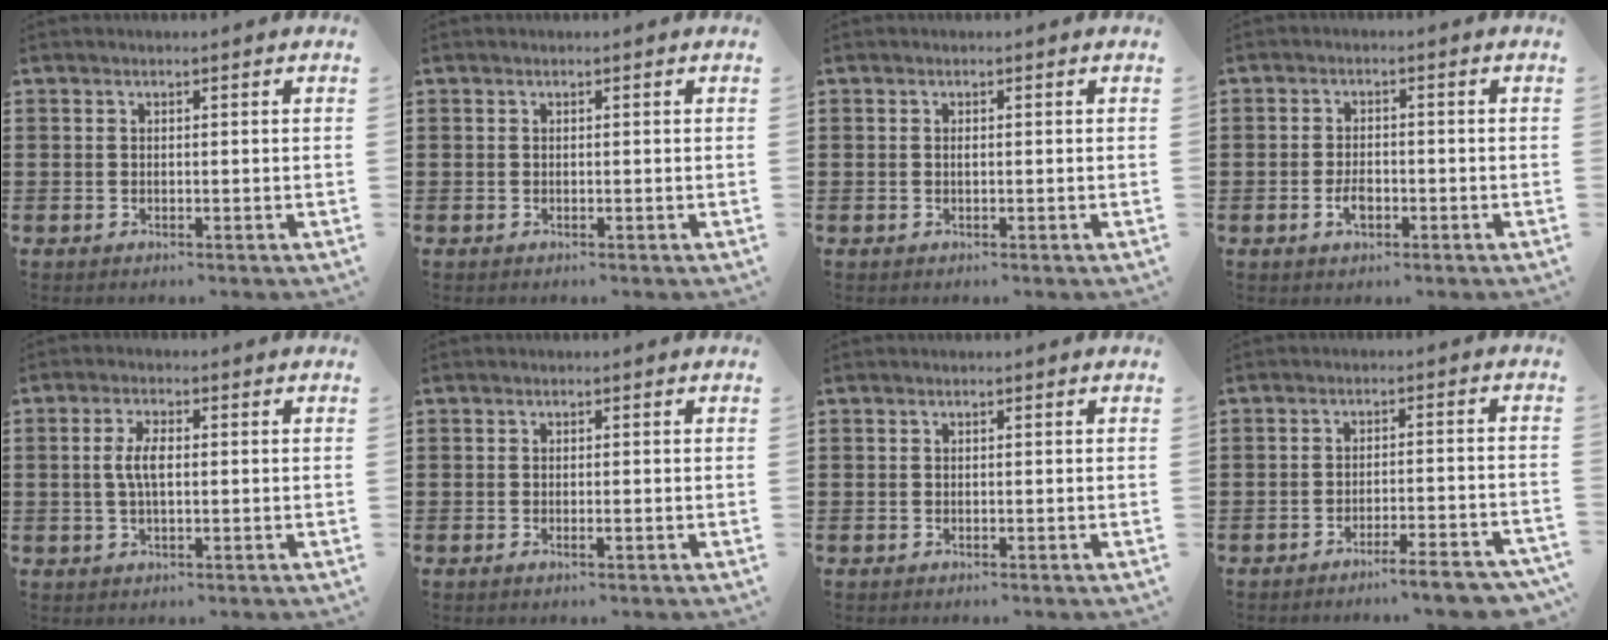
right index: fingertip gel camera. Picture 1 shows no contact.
{"total": 0.0}
{"total": 0.5, "force": [0.0, 0.1, 0.5], "torque": [-0.011, -0.003, 0.002]}
{"total": 2.9, "force": [-1.0, 1.5, 2.3], "torque": [-0.051, -0.001, -0.020]}
{"total": 4.2, "force": [0.2, 1.5, 3.9], "torque": [-0.083, 0.002, -0.002]}
{"total": 0.8, "force": [-0.2, 0.1, 0.7], "torque": [-0.012, -0.003, -0.004]}
{"total": 0.0}
{"total": 5.1, "force": [-4.3, -0.1, 2.7], "torque": [-0.041, -0.012, -0.079]}